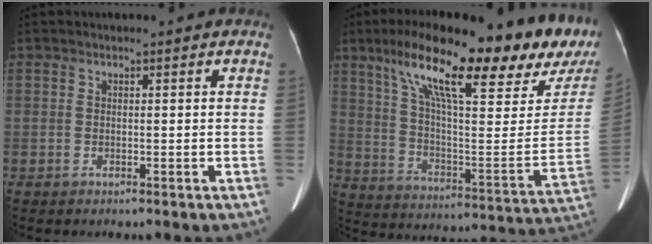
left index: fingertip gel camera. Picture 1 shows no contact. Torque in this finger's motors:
{"motor_torque": [1.09, -1.05, 1.06, 0.21]}